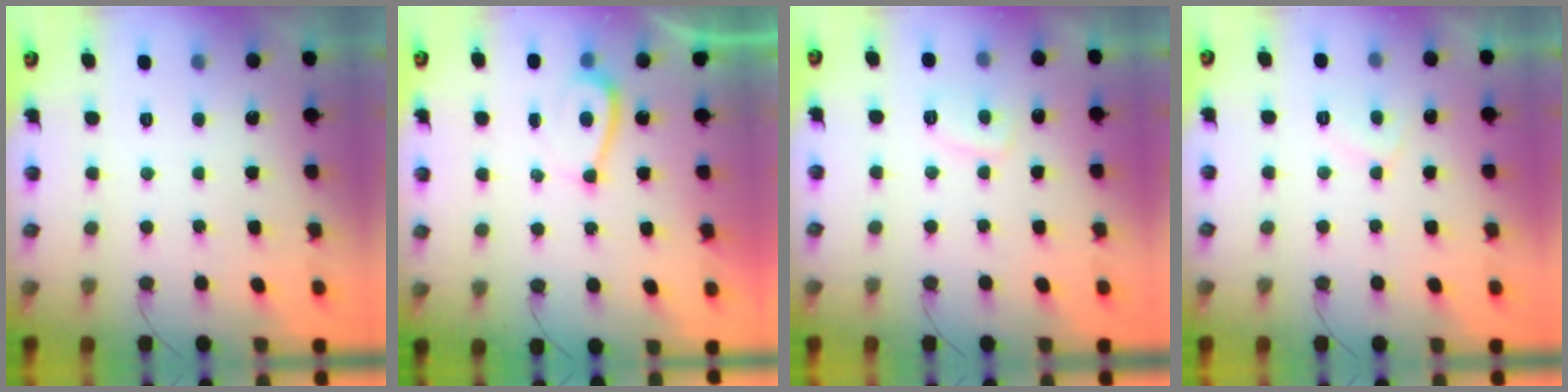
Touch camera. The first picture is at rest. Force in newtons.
{"total": 4.7, "press": 4.7, "slide": 0.3}
{"total": 4.5, "press": 4.4, "slide": 0.9}
{"total": 5.4, "press": 5.4, "slide": 0.7}